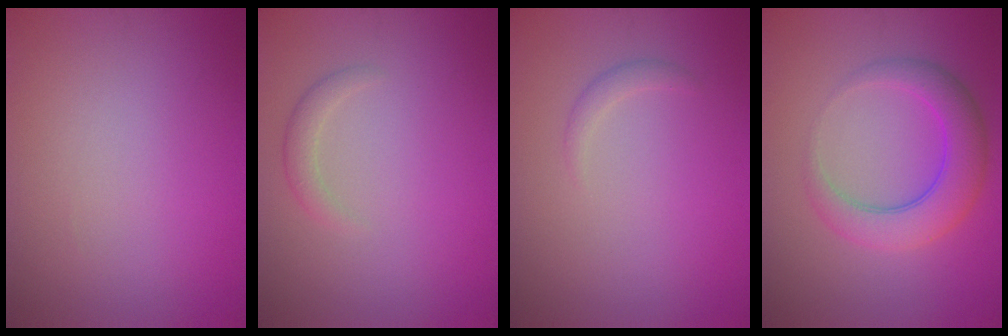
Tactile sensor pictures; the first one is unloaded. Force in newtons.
{"total": 1.4, "press": 1.4, "slide": 0.1}
{"total": 0.9, "press": 0.9, "slide": 0.1}
{"total": 5.1, "press": 5.1, "slide": 0.2}